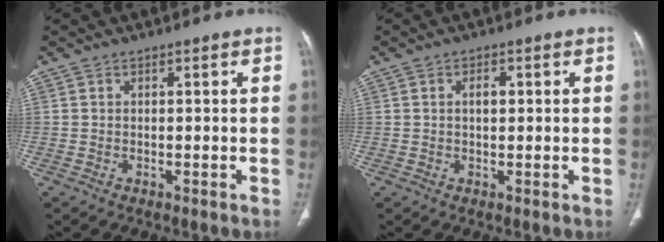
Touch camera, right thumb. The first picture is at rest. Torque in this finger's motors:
{"motor_torque": [0.49, 0.76, 0.91, -0.36, -0.04]}